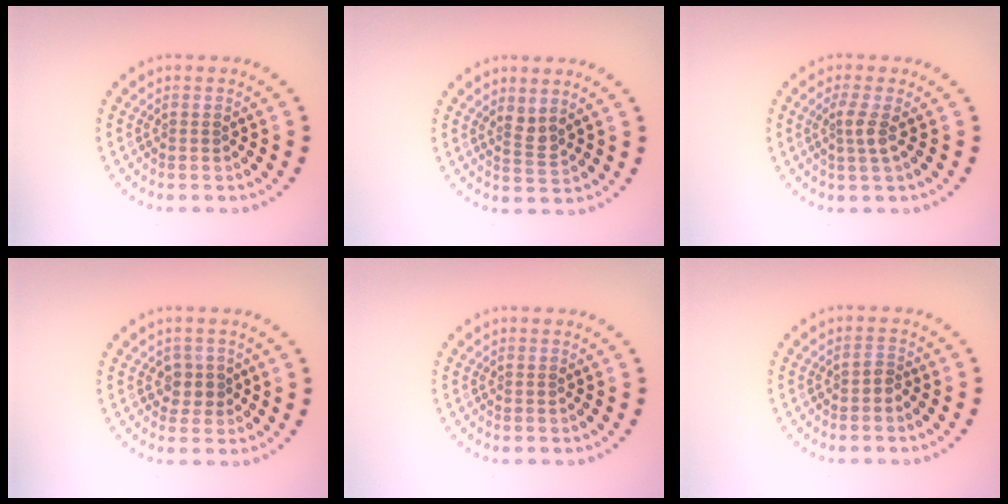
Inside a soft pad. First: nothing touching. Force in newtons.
{"total": 1.6, "press": 1.2, "slide": 1.1}
{"total": 1.8, "press": 1.3, "slide": 1.3}
{"total": 1.7, "press": 1.4, "slide": 1.0}
{"total": 0.0}
{"total": 1.0, "press": 0.8, "slide": 0.6}